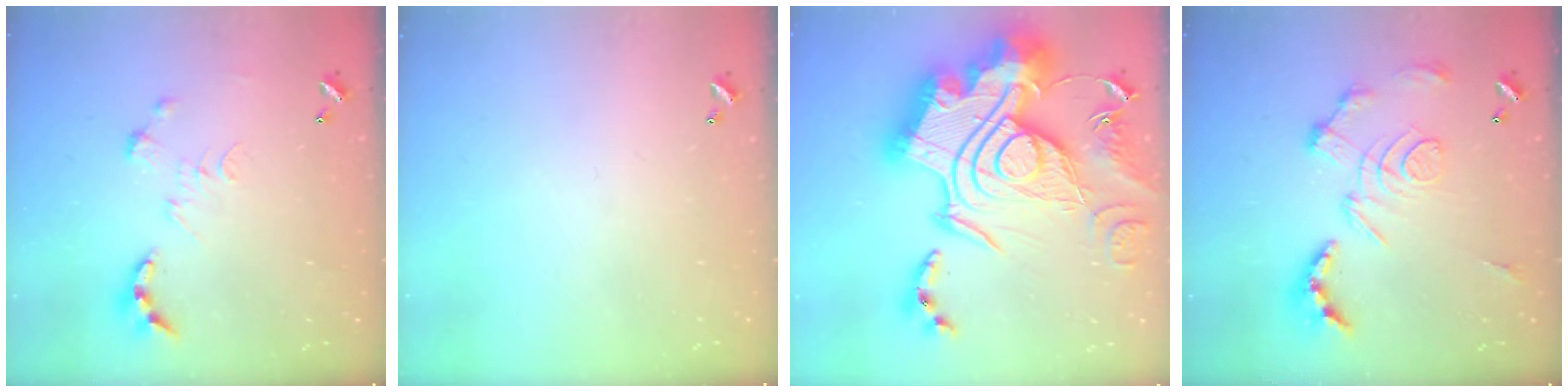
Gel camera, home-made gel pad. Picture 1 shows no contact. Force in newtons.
{"total": 0.0}
{"total": 0.7, "press": 0.7, "slide": 0.1}
{"total": 3.4, "press": 2.7, "slide": 2.0}